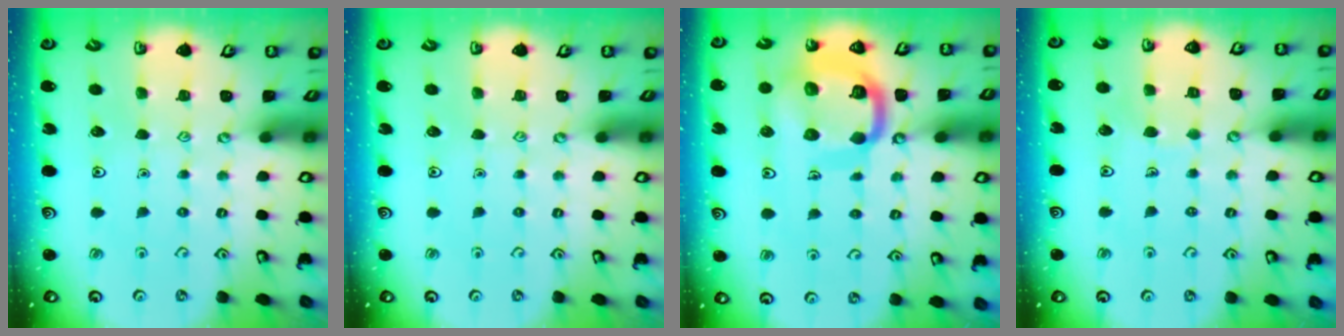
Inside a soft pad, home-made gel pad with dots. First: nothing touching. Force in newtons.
{"total": 0.0}
{"total": 15.6, "press": 15.5, "slide": 1.6}
{"total": 3.2, "press": 3.2, "slide": 0.2}